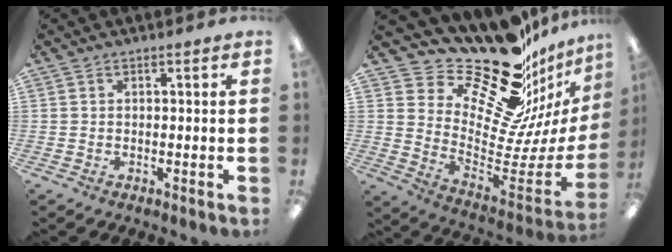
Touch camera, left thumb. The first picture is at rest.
{"total": 23.6, "force": [18.8, 9.1, 11.0], "torque": [-0.144, -0.165, 0.324]}